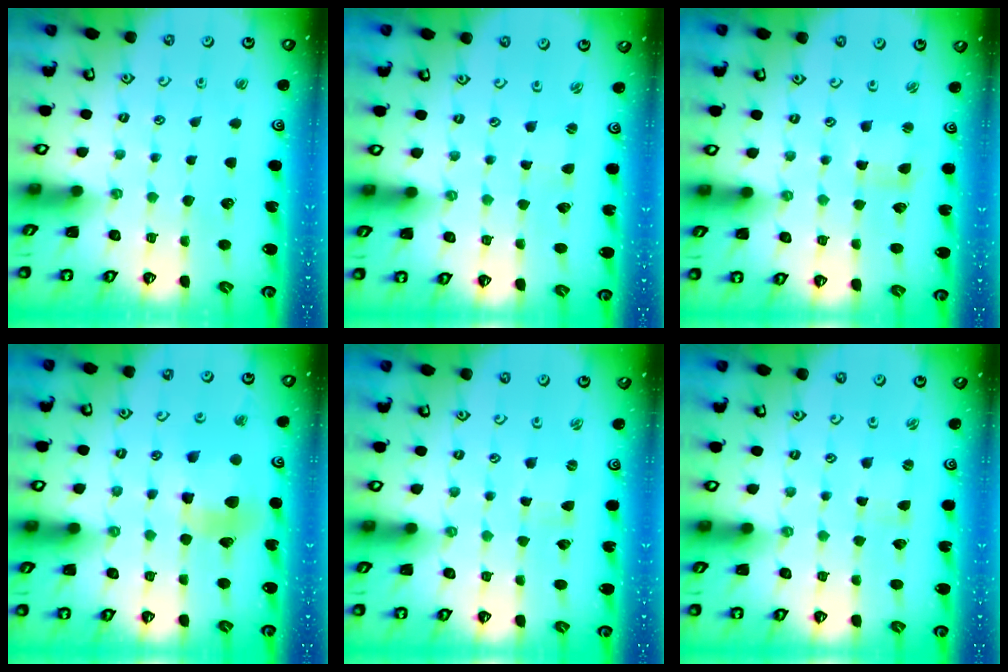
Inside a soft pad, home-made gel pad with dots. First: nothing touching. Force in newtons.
{"total": 0.0}
{"total": 1.7, "press": 1.7, "slide": 0.4}
{"total": 9.9, "press": 9.8, "slide": 1.2}
{"total": 0.0}
{"total": 0.0}